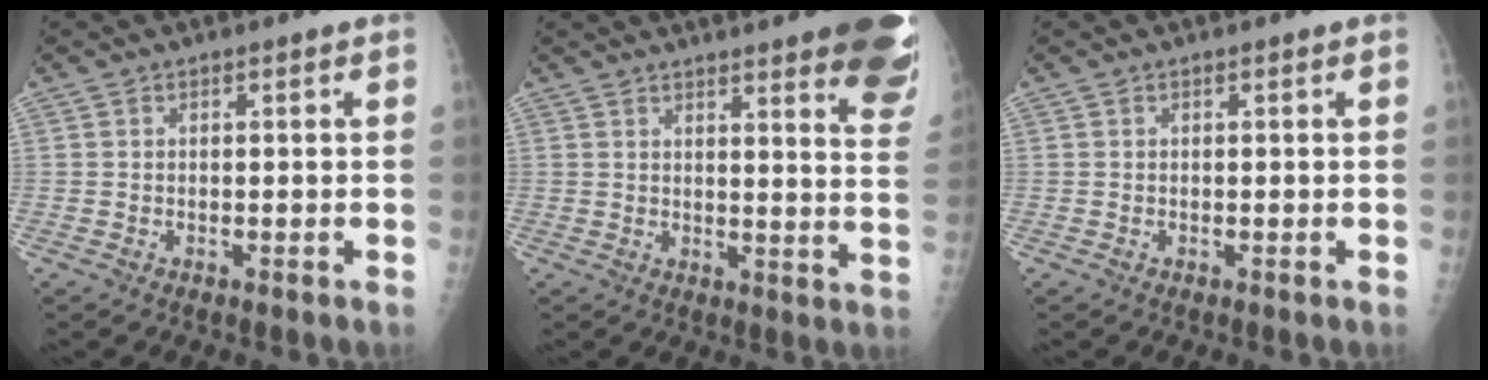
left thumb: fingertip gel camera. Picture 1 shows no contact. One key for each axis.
{"total": 19.9, "fx": 14.0, "fy": 3.4, "fz": 13.7, "tx": -0.142, "ty": -0.067, "tz": 0.154}
{"total": 0.0}